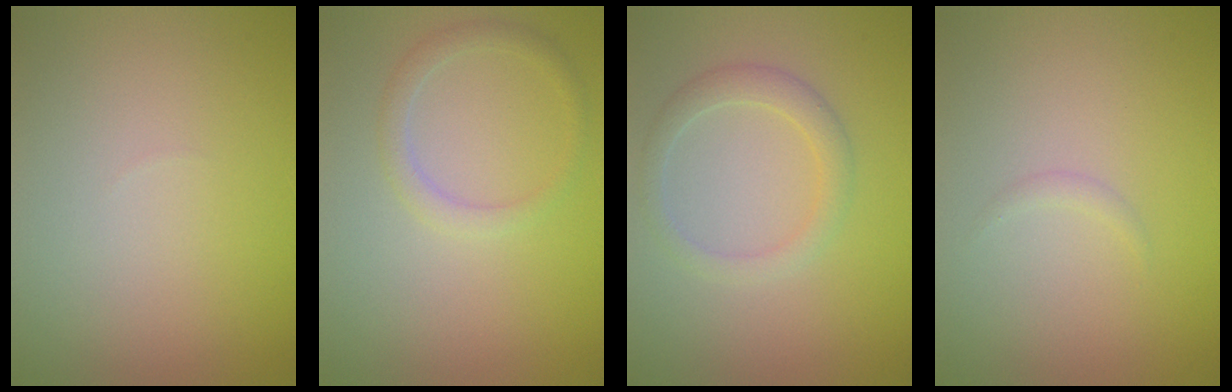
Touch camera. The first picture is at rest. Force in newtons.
{"total": 1.7, "press": 1.7, "slide": 0.1}
{"total": 2.3, "press": 2.3, "slide": 0.1}
{"total": 0.6, "press": 0.6, "slide": 0.0}